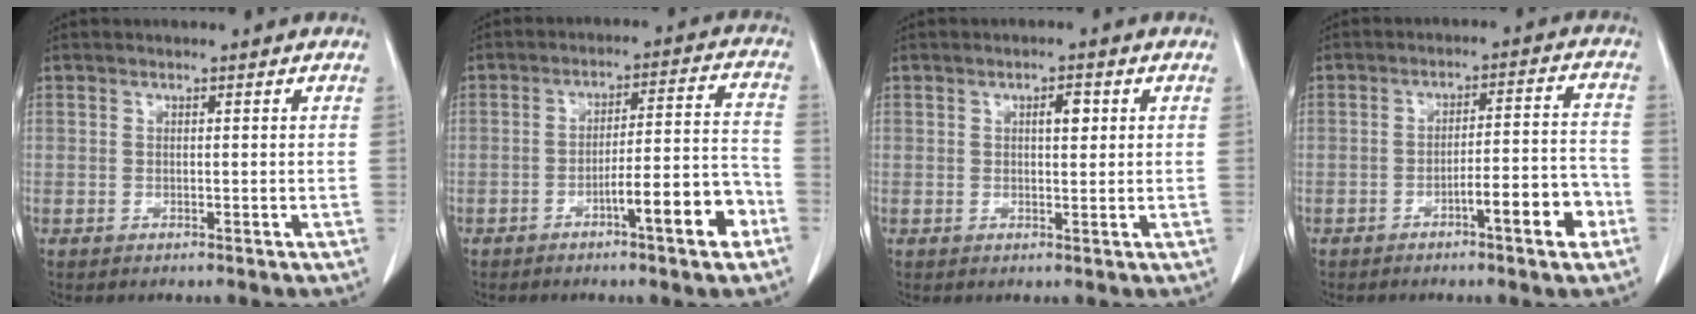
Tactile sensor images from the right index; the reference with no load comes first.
{"total": 10.1, "force": [-5.0, 0.8, 8.8], "torque": [-0.125, 0.018, -0.072]}
{"total": 2.3, "force": [0.7, 0.8, 2.0], "torque": [-0.031, 0.000, 0.011]}
{"total": 8.1, "force": [-4.1, 0.8, 7.0], "torque": [-0.098, 0.017, -0.057]}